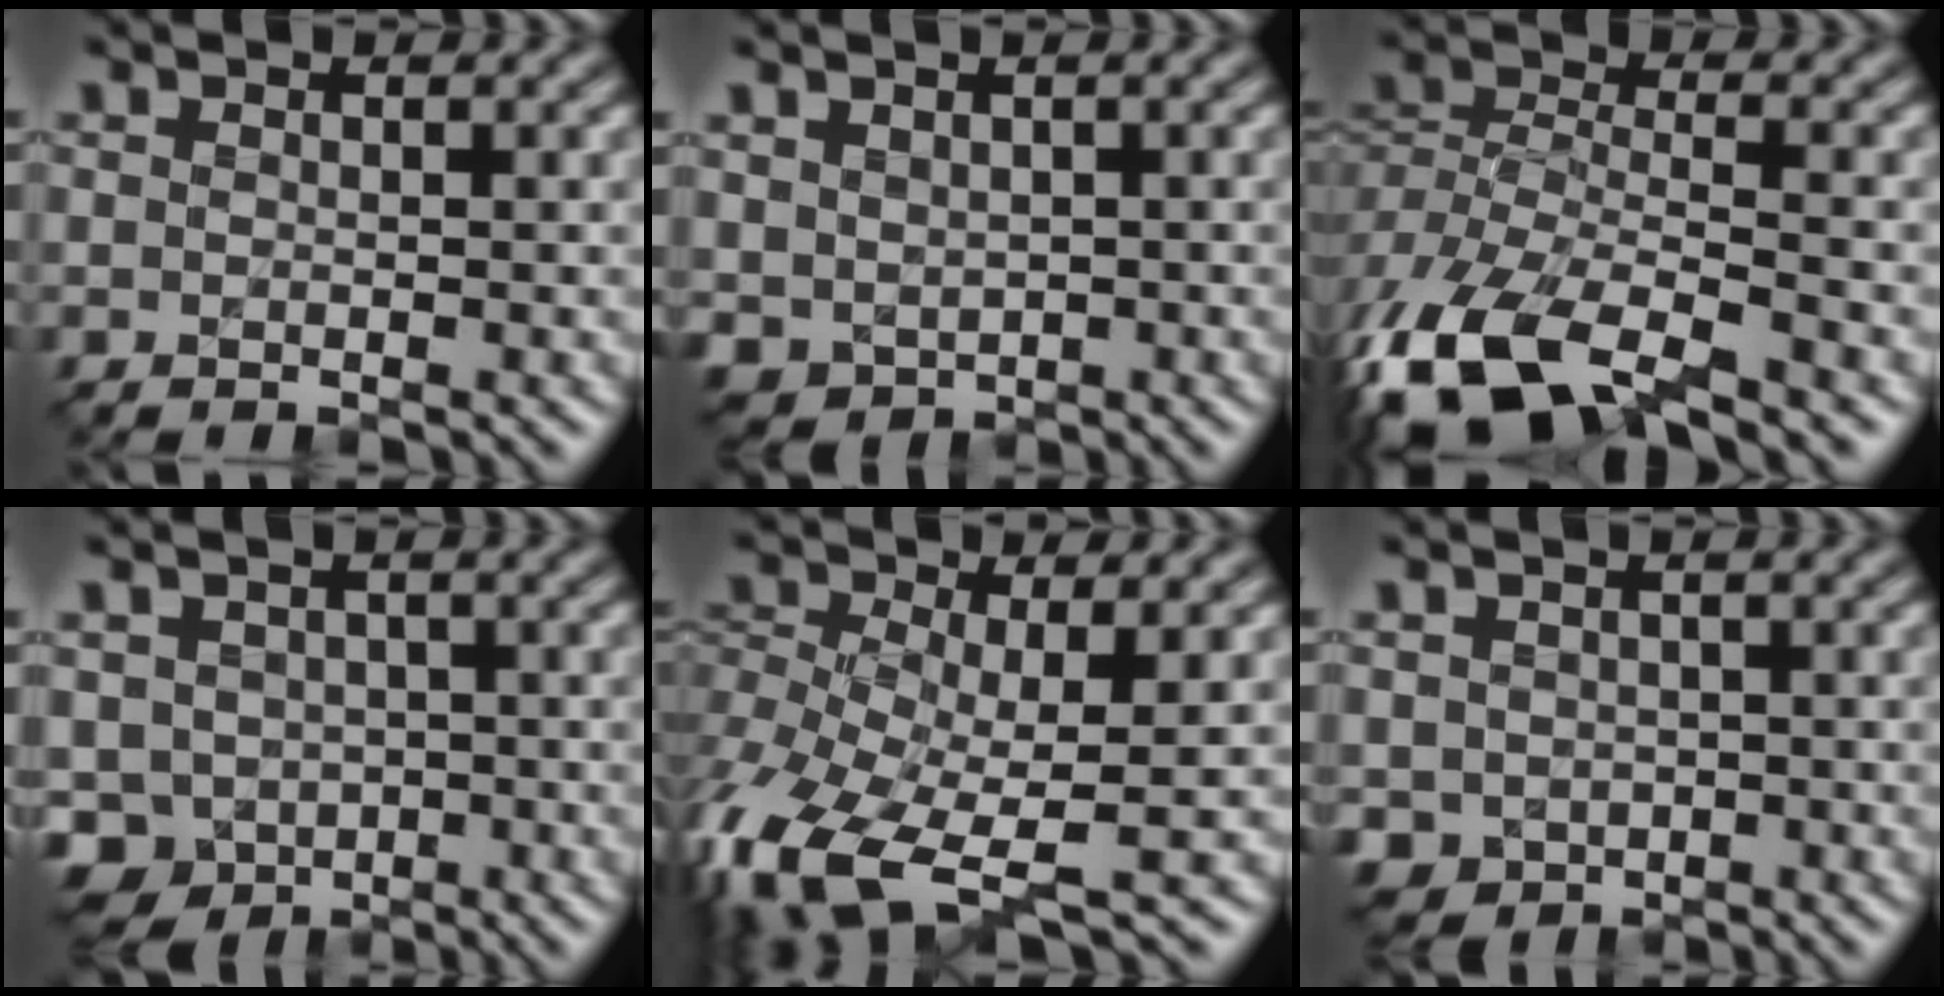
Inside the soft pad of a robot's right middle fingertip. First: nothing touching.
{"total": 2.4, "force": [0.4, 2.2, 1.0], "torque": [-0.026, -0.006, 0.013]}
{"total": 12.6, "force": [-8.1, 5.0, 8.4], "torque": [-0.190, -0.024, -0.143]}
{"total": 5.8, "force": [-1.9, 4.9, 2.4], "torque": [-0.033, -0.006, -0.037]}
{"total": 11.1, "force": [-4.5, 4.9, 8.9], "torque": [-0.213, -0.023, -0.091]}
{"total": 2.5, "force": [-0.4, 2.4, 0.8], "torque": [-0.017, -0.005, -0.006]}